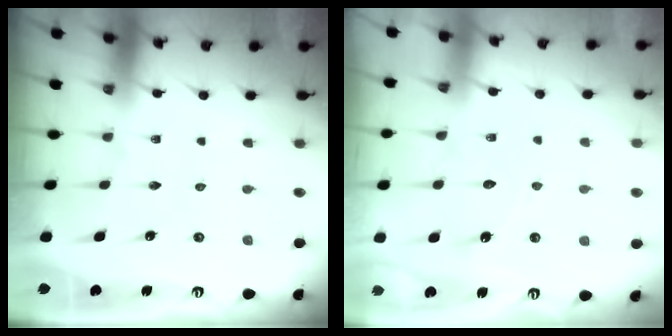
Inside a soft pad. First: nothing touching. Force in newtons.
{"total": 8.2, "press": 8.1, "slide": 0.7}